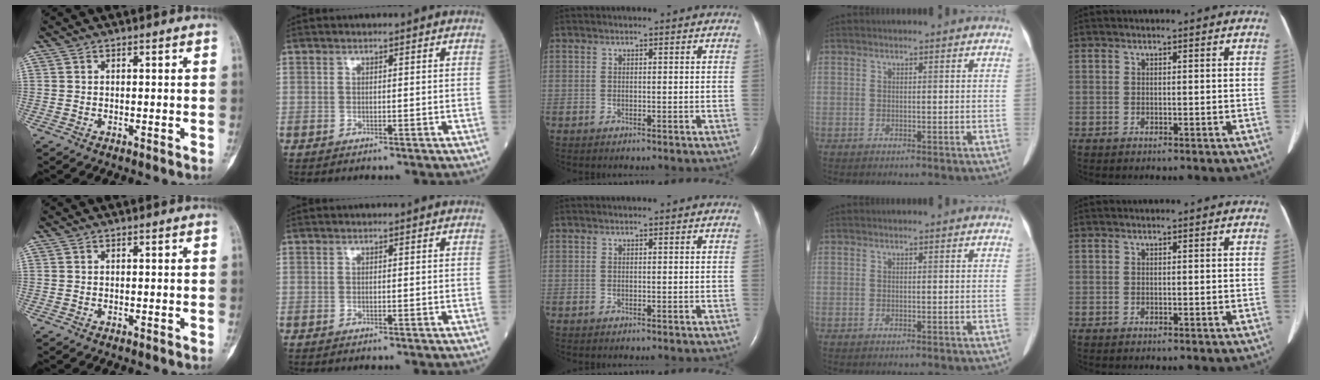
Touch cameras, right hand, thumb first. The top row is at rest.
{}